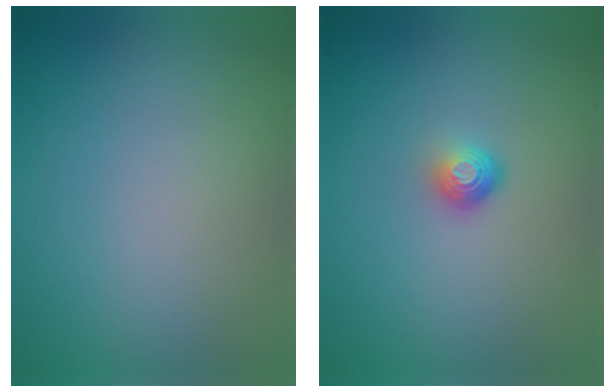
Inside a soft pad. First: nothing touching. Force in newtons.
{"total": 1.7, "press": 1.2, "slide": 1.3}